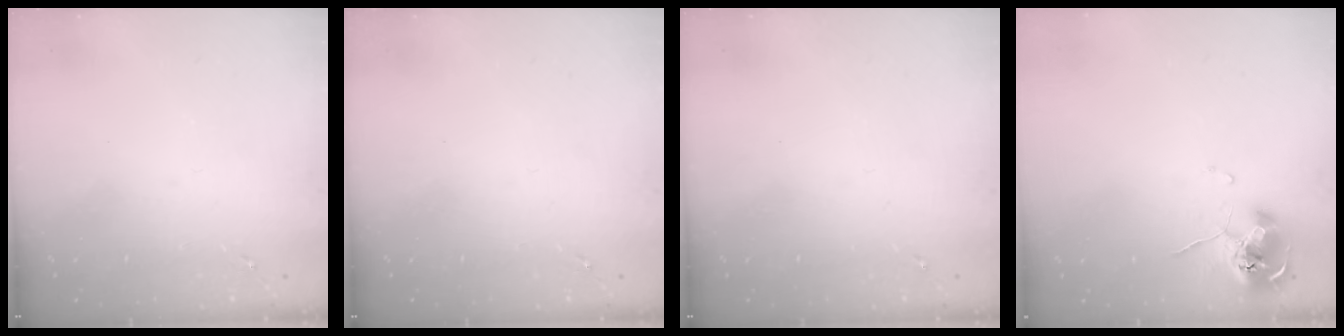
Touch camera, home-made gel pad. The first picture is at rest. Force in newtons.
{"total": 0.0}
{"total": 0.0}
{"total": 10.1, "press": 10.0, "slide": 0.9}